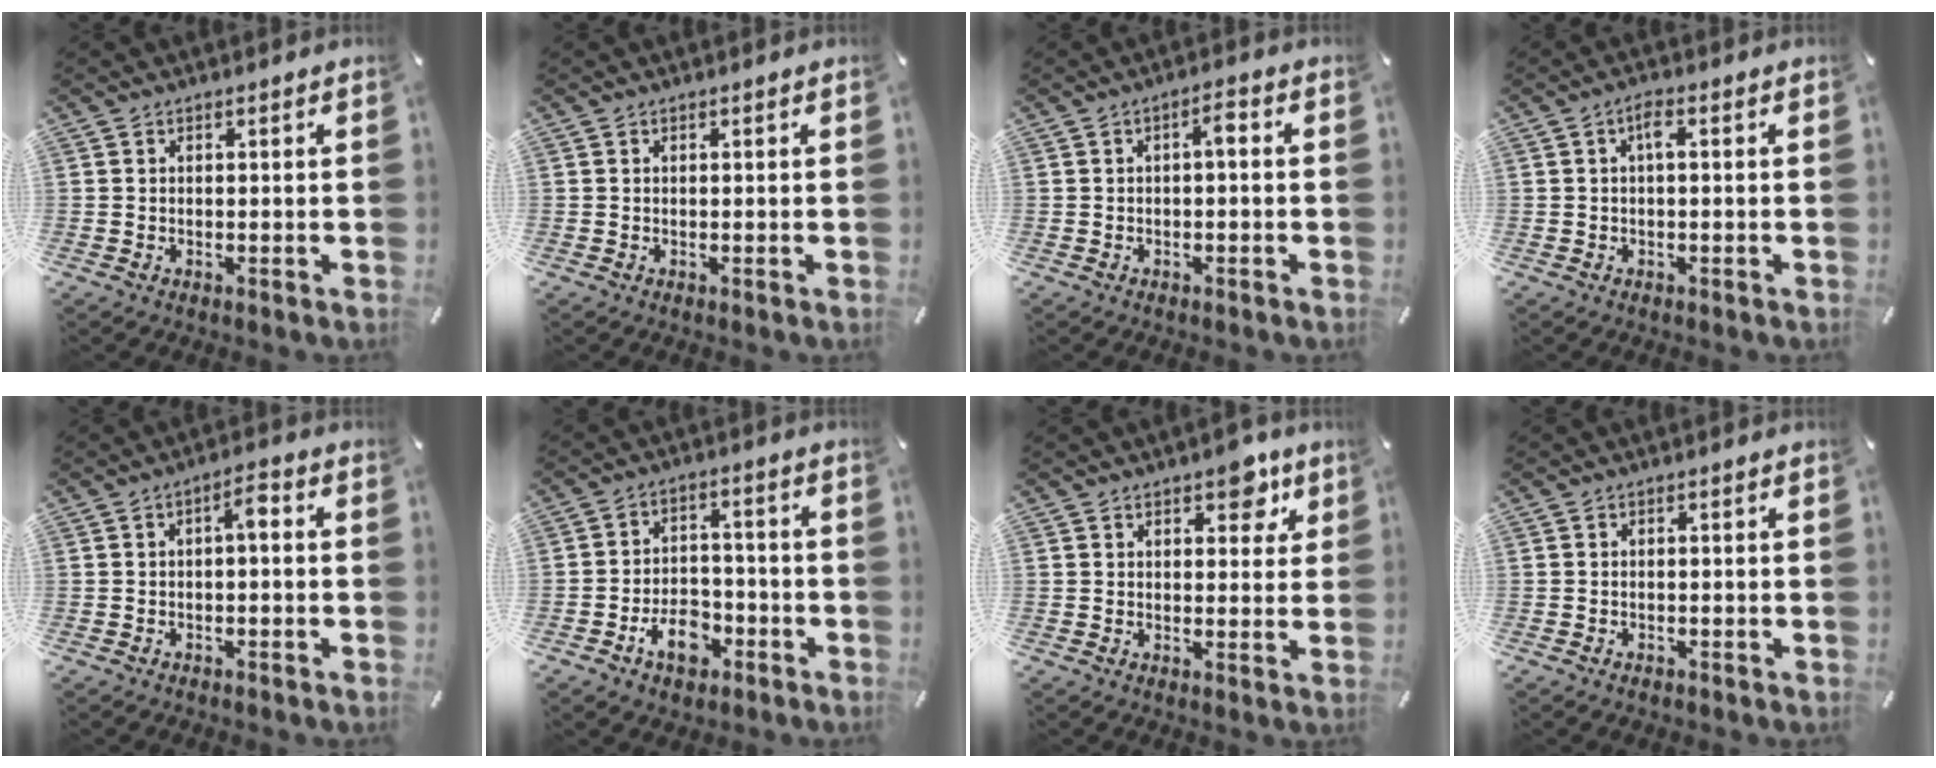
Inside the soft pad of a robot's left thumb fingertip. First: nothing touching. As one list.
[{"total": 0.0}, {"total": 3.0, "force": [-0.6, 1.0, 2.8], "torque": [-0.053, 0.015, -0.015]}, {"total": 2.7, "force": [0.1, 0.8, 2.6], "torque": [-0.052, 0.010, -0.002]}, {"total": 3.7, "force": [-0.8, 1.4, 3.4], "torque": [-0.064, 0.019, -0.018]}, {"total": 9.1, "force": [-4.6, 6.0, 5.0], "torque": [-0.084, 0.026, -0.080]}, {"total": 6.4, "force": [3.7, 3.5, 3.8], "torque": [-0.029, -0.016, 0.057]}, {"total": 0.8, "force": [-0.6, 0.4, 0.4], "torque": [-0.008, -0.001, -0.012]}]